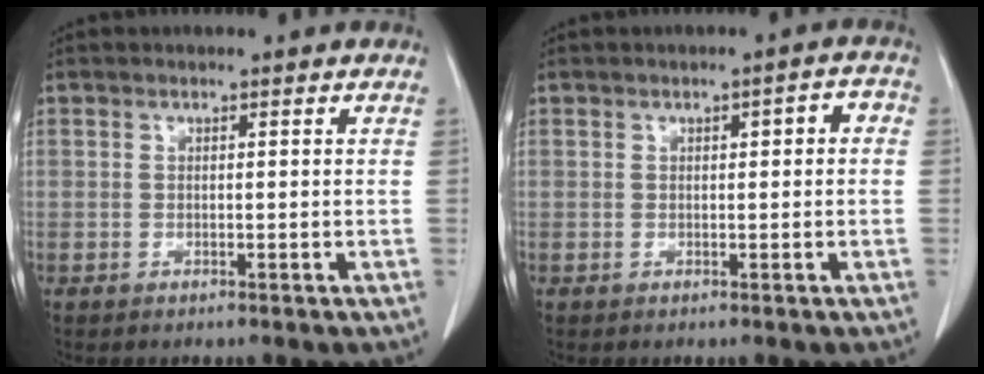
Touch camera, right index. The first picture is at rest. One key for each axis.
{"total": 2.5, "fx": 0.2, "fy": 0.9, "fz": 2.3, "tx": -0.028, "ty": 0.016, "tz": 0.000}